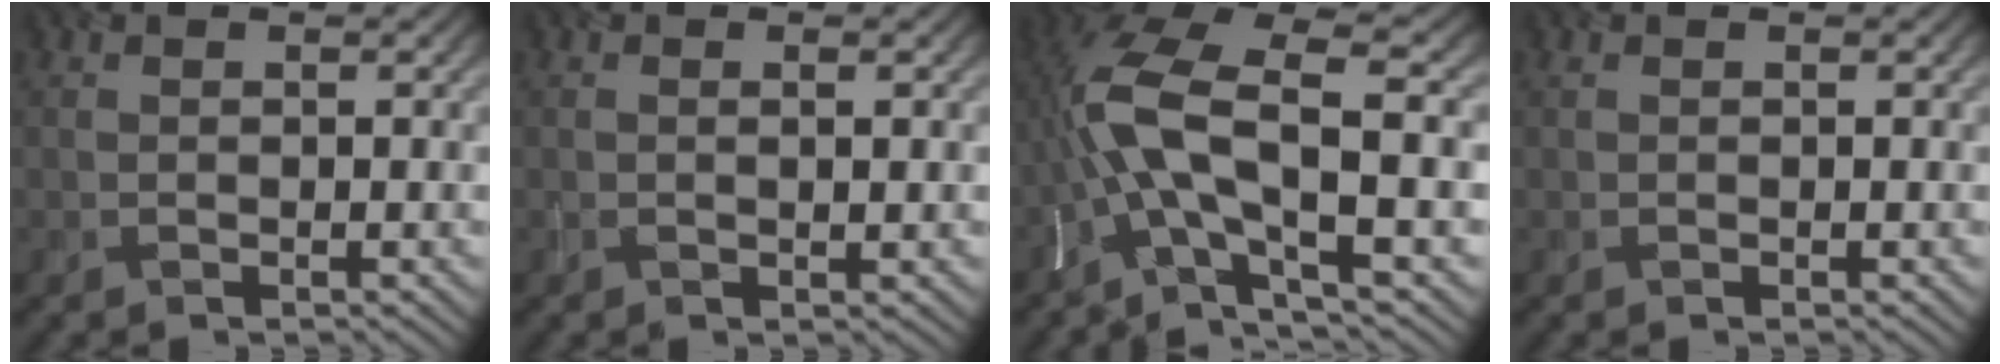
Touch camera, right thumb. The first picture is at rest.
{"total": 1.1, "force": [0.1, 0.1, 1.1], "torque": [-0.021, 0.003, 0.001]}
{"total": 12.0, "force": [-2.0, 3.8, 11.2], "torque": [-0.242, 0.012, -0.050]}
{"total": 0.0}